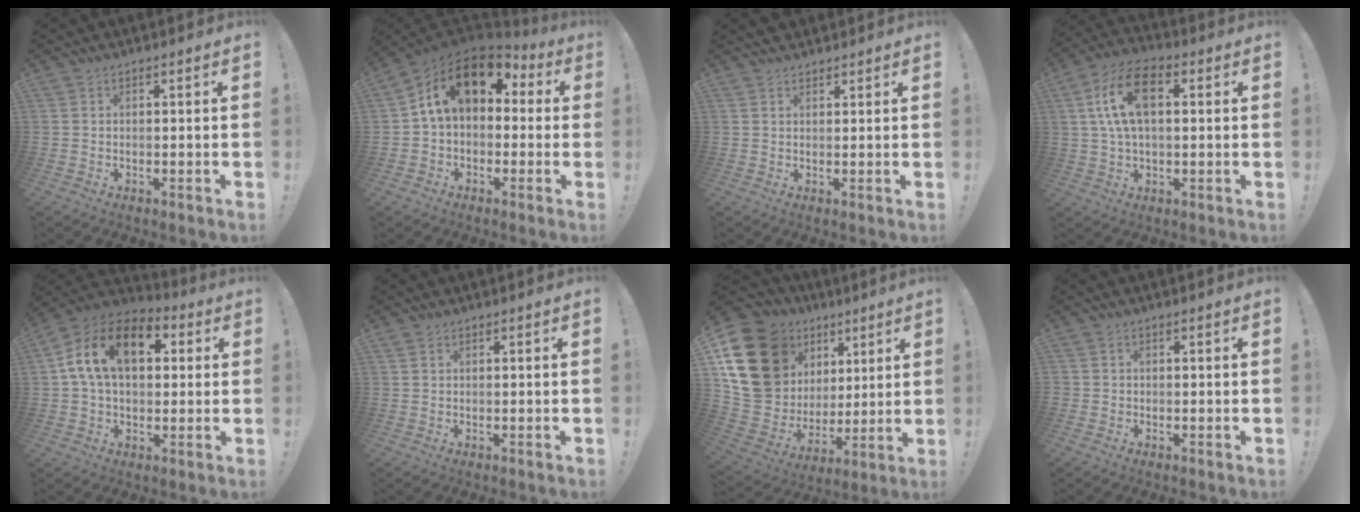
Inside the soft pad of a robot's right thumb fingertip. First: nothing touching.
{"total": 14.9, "force": [5.4, 9.1, 10.5], "torque": [-0.169, -0.008, 0.099]}
{"total": 0.9, "force": [0.8, 0.4, -0.1], "torque": [0.009, -0.006, 0.014]}
{"total": 13.4, "force": [3.1, 7.3, 10.7], "torque": [-0.199, 0.008, 0.058]}
{"total": 16.7, "force": [4.7, 10.4, 12.2], "torque": [-0.221, 0.005, 0.080]}
{"total": 0.6, "force": [0.4, 0.4, 0.1], "torque": [0.001, -0.001, 0.007]}
{"total": 22.8, "force": [9.7, 17.5, 11.0], "torque": [-0.200, -0.054, 0.223]}
{"total": 0.9, "force": [-0.2, 0.9, 0.1], "torque": [-0.007, 0.005, -0.003]}